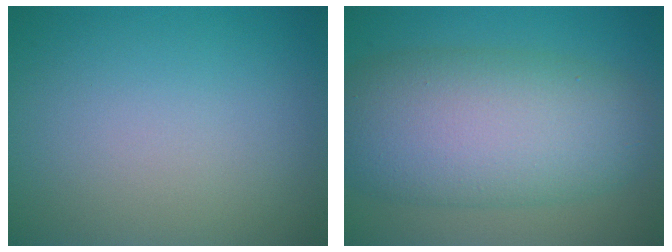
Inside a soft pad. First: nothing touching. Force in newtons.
{"total": 10.9, "press": 10.9, "slide": 0.1}